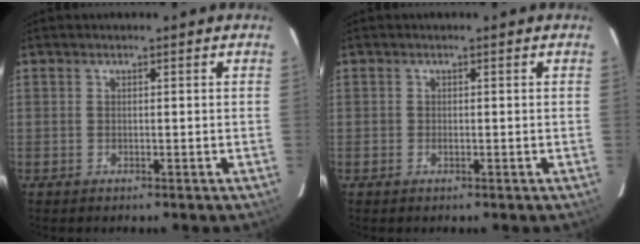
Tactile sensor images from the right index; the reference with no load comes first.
{"total": 0.6, "force": [-0.3, 0.5, 0.2], "torque": [-0.004, -0.001, -0.007]}